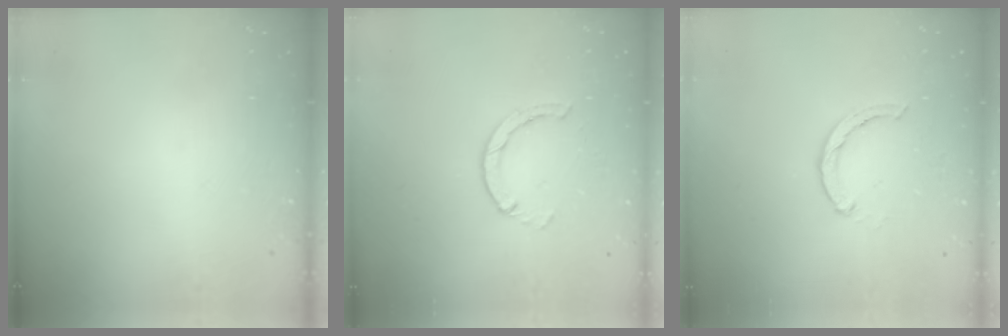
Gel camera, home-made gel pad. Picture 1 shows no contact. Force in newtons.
{"total": 2.9, "press": 2.9, "slide": 0.4}
{"total": 3.0, "press": 3.0, "slide": 0.4}